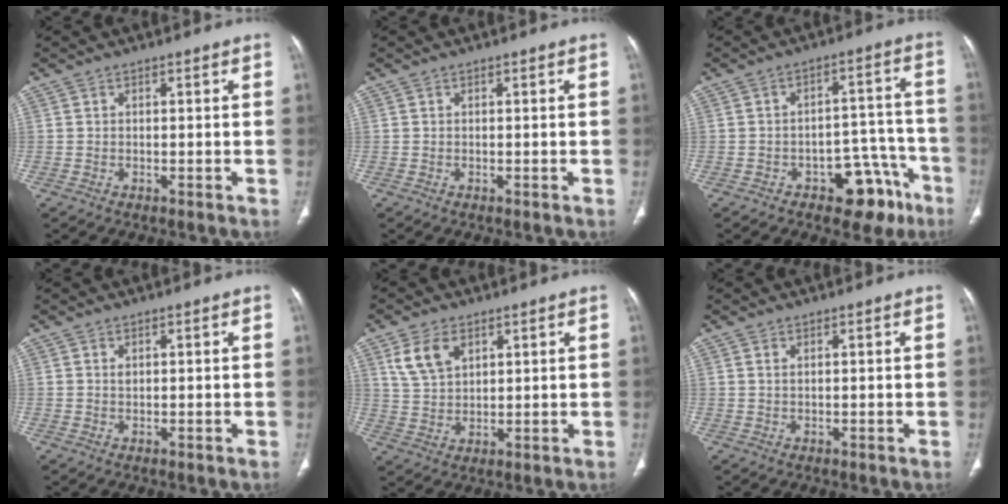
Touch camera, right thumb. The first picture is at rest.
{"total": 0.0}
{"total": 11.3, "force": [-6.5, 6.4, 6.6], "torque": [-0.037, 0.061, -0.083]}
{"total": 0.8, "force": [0.3, 0.5, 0.5], "torque": [-0.005, -0.001, 0.008]}
{"total": 7.2, "force": [3.5, 4.5, 4.4], "torque": [-0.073, -0.009, 0.075]}
{"total": 0.8, "force": [0.4, 0.3, 0.5], "torque": [-0.014, 0.004, 0.010]}